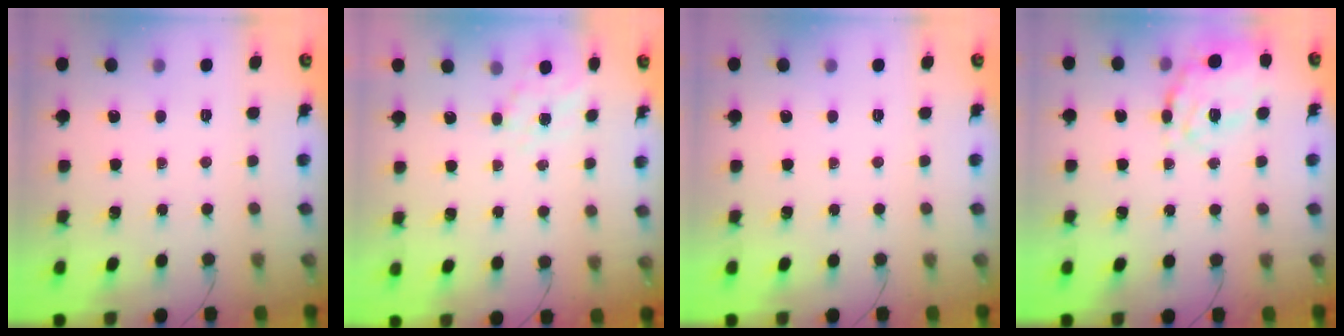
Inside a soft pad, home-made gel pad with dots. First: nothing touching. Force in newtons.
{"total": 4.7, "press": 4.6, "slide": 0.9}
{"total": 0.0}
{"total": 21.2, "press": 21.0, "slide": 2.9}